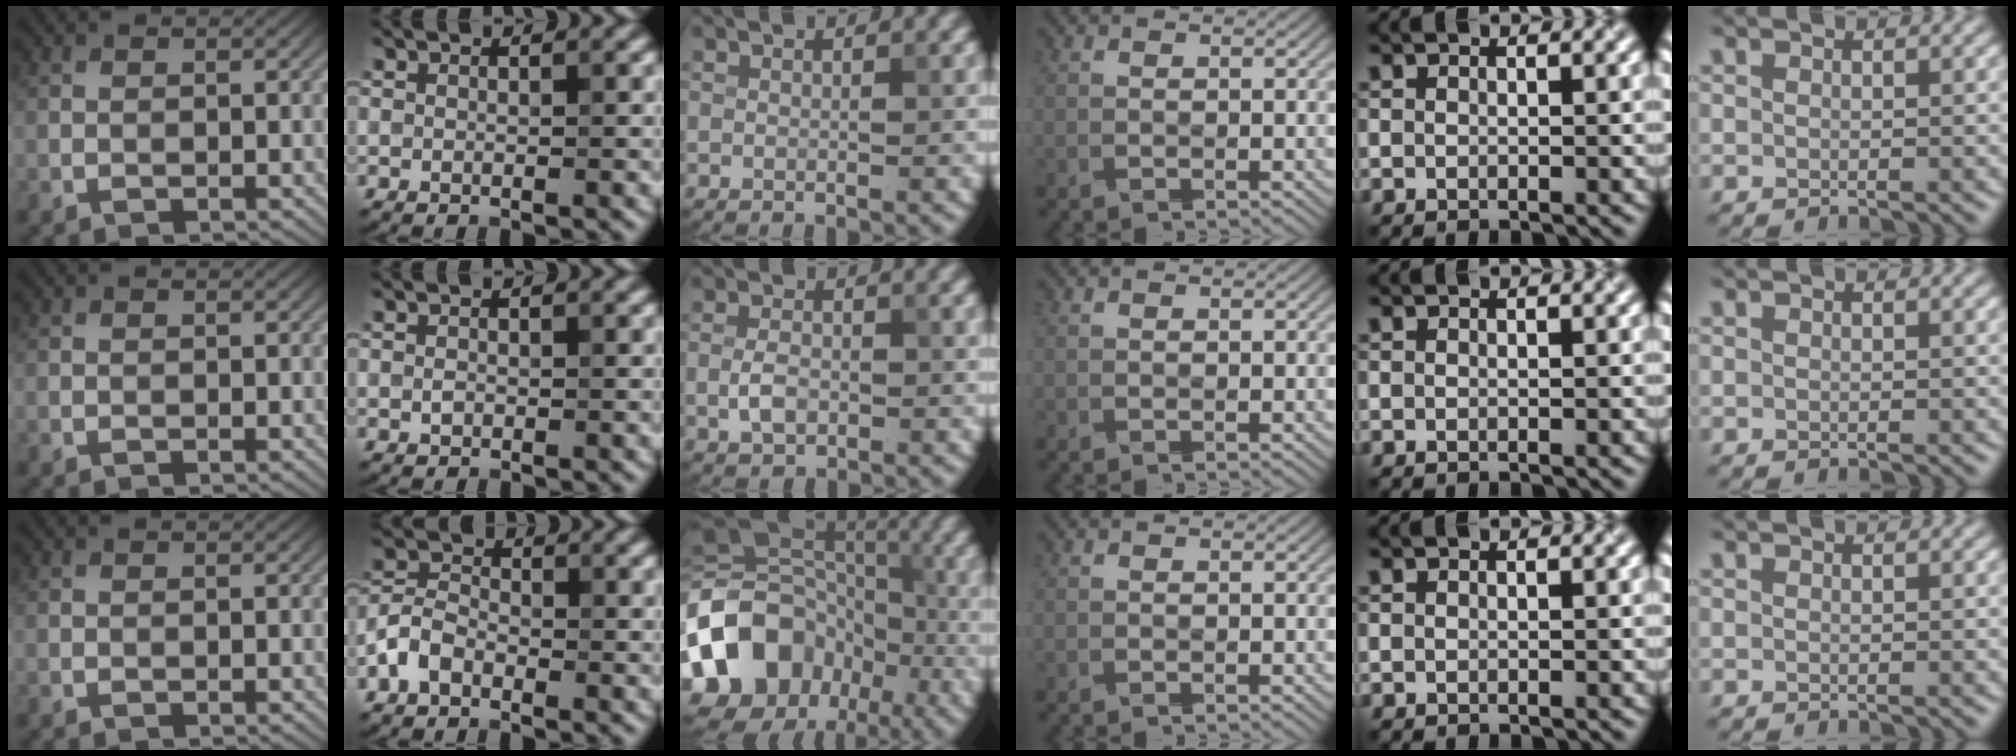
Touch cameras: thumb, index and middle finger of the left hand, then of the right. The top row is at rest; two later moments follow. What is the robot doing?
{"motion": "fold", "object": "receipt paper"}